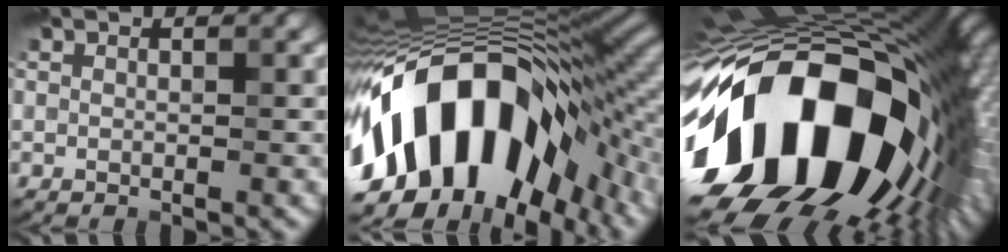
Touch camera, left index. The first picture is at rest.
{"total": 18.0, "force": [-5.5, 10.2, 13.8], "torque": [-0.232, 0.006, -0.100]}
{"total": 19.9, "force": [-4.7, 11.3, 15.6], "torque": [-0.272, -0.026, -0.089]}